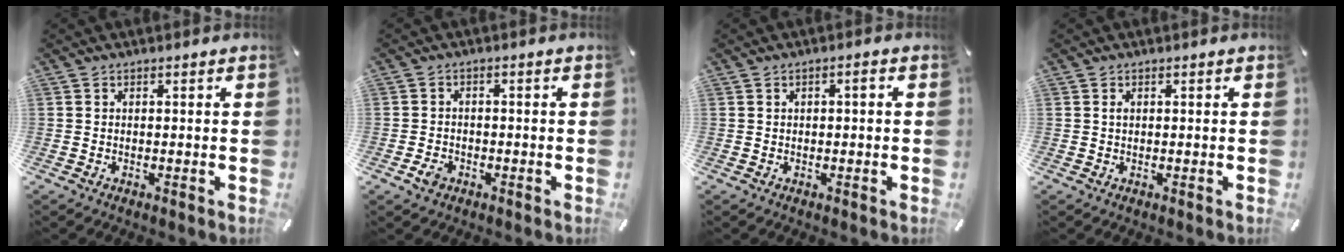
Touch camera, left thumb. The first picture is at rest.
{"total": 3.3, "force": [-1.7, 2.4, 1.4], "torque": [-0.030, 0.006, -0.033]}
{"total": 1.6, "force": [0.0, 0.8, 1.4], "torque": [-0.027, 0.005, -0.002]}
{"total": 0.8, "force": [0.2, 0.5, 0.6], "torque": [-0.013, 0.002, 0.003]}